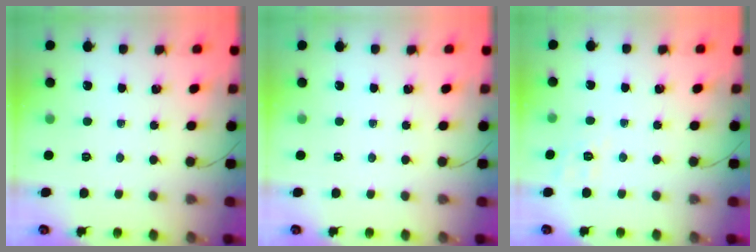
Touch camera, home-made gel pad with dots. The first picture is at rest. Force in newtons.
{"total": 0.0}
{"total": 2.0, "press": 0.1, "slide": 2.0}